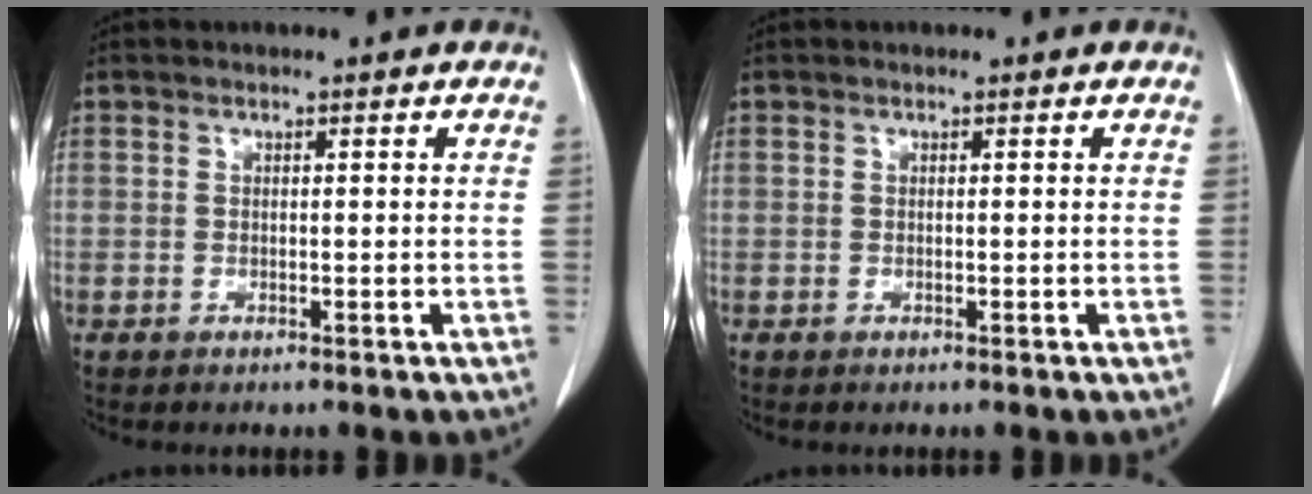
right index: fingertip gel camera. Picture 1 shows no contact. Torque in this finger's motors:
{"motor_torque": [0.00, 0.00, 0.00, 0.00]}